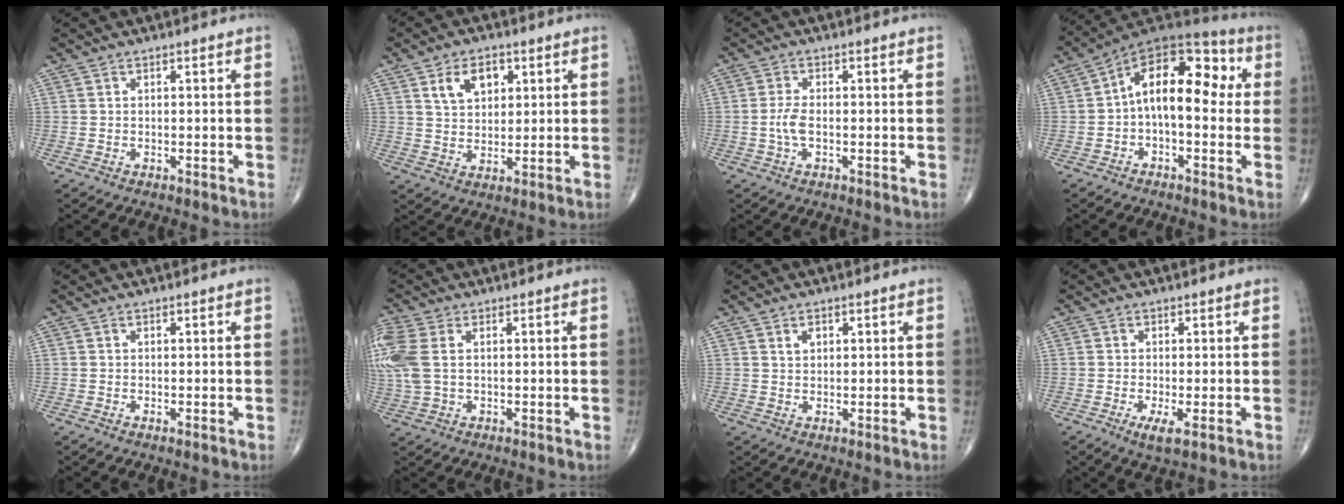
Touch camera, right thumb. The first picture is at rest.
{"total": 7.2, "force": [3.1, 4.6, 4.6], "torque": [-0.055, -0.012, 0.055]}
{"total": 3.1, "force": [-0.6, 1.3, 2.8], "torque": [-0.067, 0.004, -0.014]}
{"total": 15.6, "force": [1.0, 8.5, 13.1], "torque": [-0.164, 0.049, 0.002]}
{"total": 0.0}
{"total": 9.3, "force": [1.8, 5.6, 7.1], "torque": [-0.214, 0.017, 0.042]}
{"total": 1.9, "force": [1.0, 1.2, 1.1], "torque": [-0.013, -0.003, 0.019]}
{"total": 2.9, "force": [-1.0, 0.6, 2.7], "torque": [-0.056, -0.009, -0.019]}